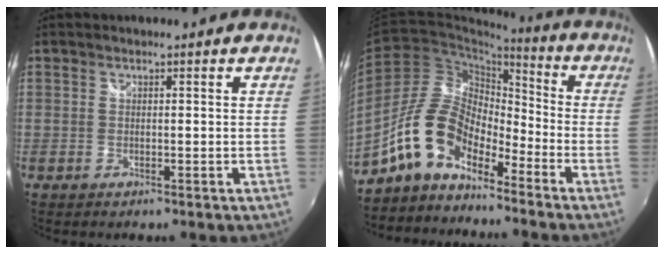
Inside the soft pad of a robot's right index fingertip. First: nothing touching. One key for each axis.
{"total": 12.3, "fx": -8.7, "fy": 5.9, "fz": 6.5, "tx": -0.127, "ty": 0.023, "tz": -0.176}